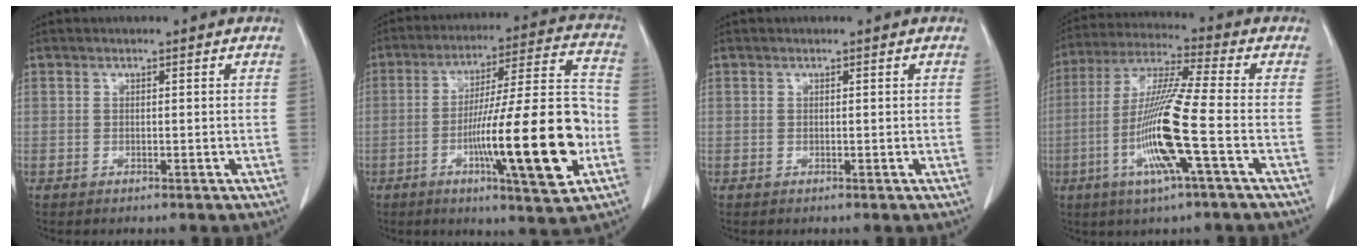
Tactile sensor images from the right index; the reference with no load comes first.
{"total": 20.3, "force": [-5.5, 1.3, 19.5], "torque": [-0.296, 0.004, -0.079]}
{"total": 0.0}
{"total": 13.9, "force": [-3.8, -0.5, 13.3], "torque": [-0.275, -0.012, -0.080]}